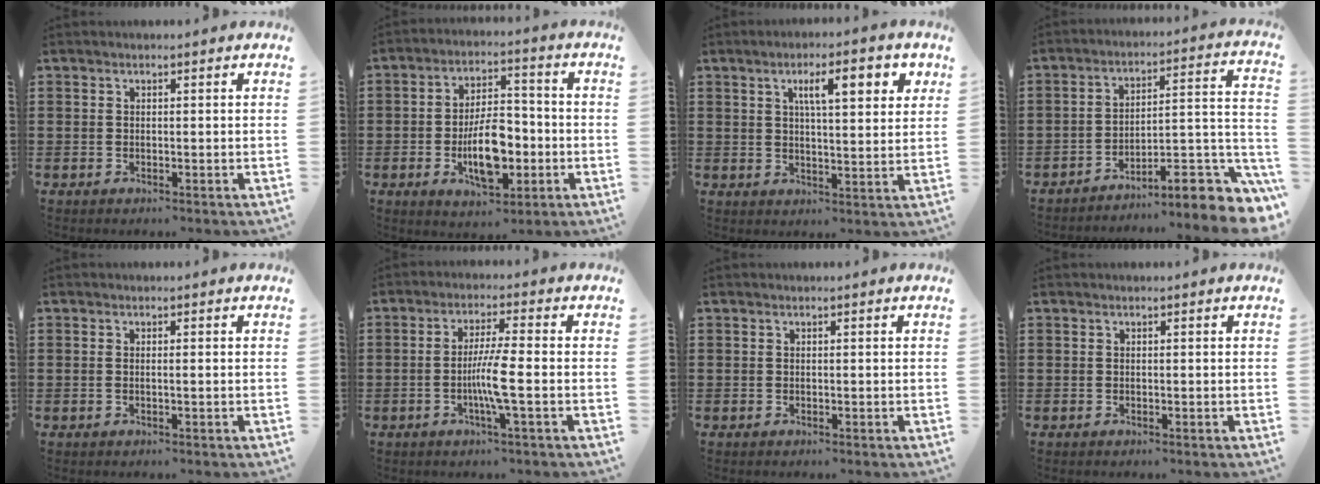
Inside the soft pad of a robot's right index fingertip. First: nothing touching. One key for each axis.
{"total": 9.7, "fx": -2.5, "fy": 4.5, "fz": 8.2, "tx": -0.130, "ty": -0.004, "tz": -0.046}
{"total": 7.5, "fx": 3.1, "fy": 2.1, "fz": 6.5, "tx": -0.109, "ty": 0.001, "tz": 0.046}
{"total": 8.1, "fx": -5.9, "fy": 1.6, "fz": 5.3, "tx": -0.070, "ty": -0.004, "tz": -0.112}
{"total": 0.6, "fx": -0.1, "fy": -0.1, "fz": 0.6, "tx": -0.012, "ty": -0.006, "tz": 0.000}
{"total": 6.1, "fx": -1.5, "fy": -0.2, "fz": 5.9, "tx": -0.117, "ty": -0.014, "tz": -0.034}
{"total": 0.0}
{"total": 0.0}